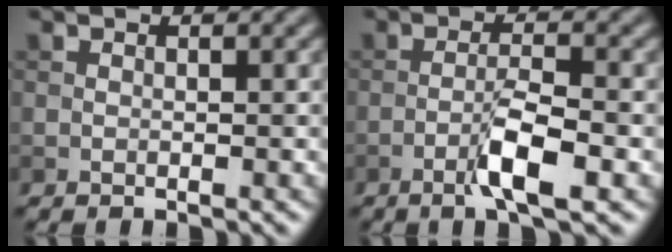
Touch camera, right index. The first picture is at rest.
{"total": 4.2, "force": [-2.0, 0.6, 3.6], "torque": [-0.067, 0.007, -0.041]}